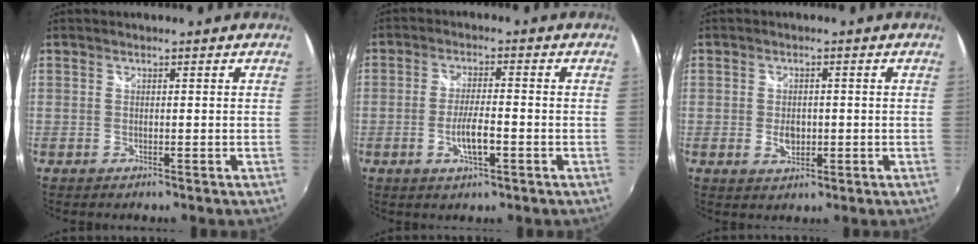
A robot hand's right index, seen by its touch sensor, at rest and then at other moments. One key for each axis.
{"total": 5.7, "fx": -2.1, "fy": 1.2, "fz": 5.1, "tx": -0.100, "ty": -0.005, "tz": -0.037}
{"total": 3.5, "fx": -0.8, "fy": 2.3, "fz": 2.5, "tx": -0.044, "ty": -0.003, "tz": -0.011}